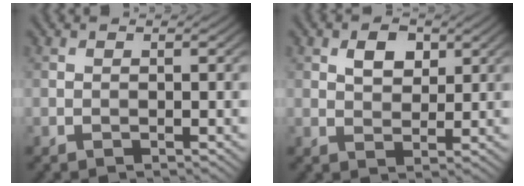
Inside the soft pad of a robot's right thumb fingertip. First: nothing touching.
{"total": 3.8, "force": [1.7, 2.4, 2.4], "torque": [-0.046, 0.000, 0.030]}